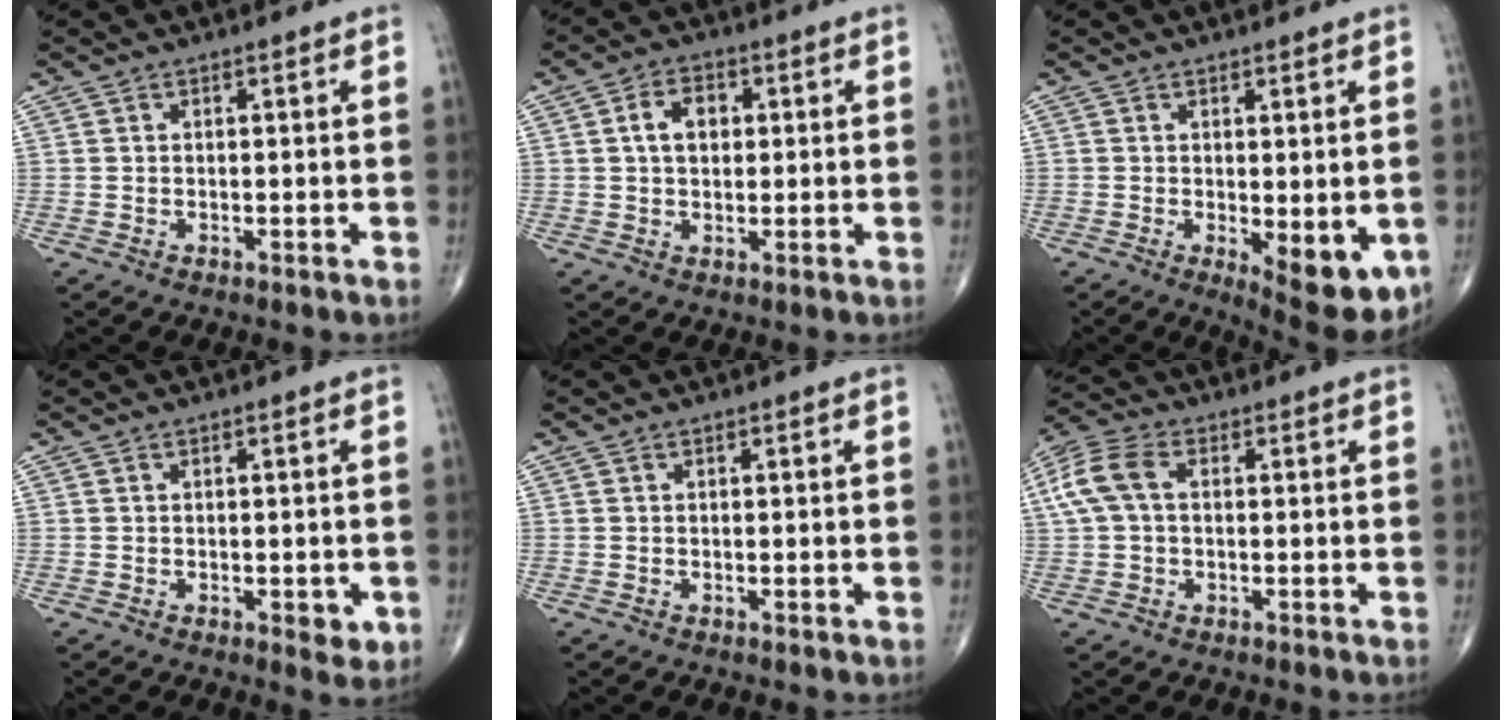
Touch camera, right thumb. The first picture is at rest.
{"total": 5.7, "force": [1.1, 3.9, 4.0], "torque": [-0.057, 0.010, 0.015]}
{"total": 9.9, "force": [-2.6, 3.7, 8.8], "torque": [-0.100, -0.022, -0.024]}
{"total": 3.1, "force": [-0.8, 1.3, 2.6], "torque": [-0.021, -0.005, -0.007]}
{"total": 0.0}
{"total": 8.3, "force": [1.2, 5.3, 6.3], "torque": [-0.150, 0.027, 0.021]}